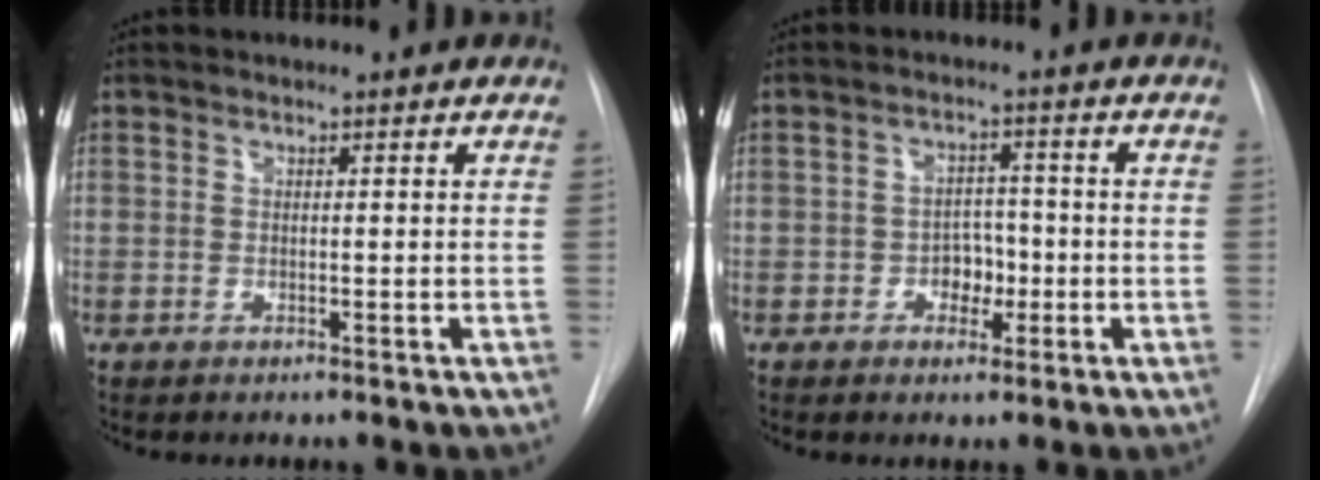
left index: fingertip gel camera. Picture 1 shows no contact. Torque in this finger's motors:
{"motor_torque": [0.05, 0.03, 0.03, 0.01]}